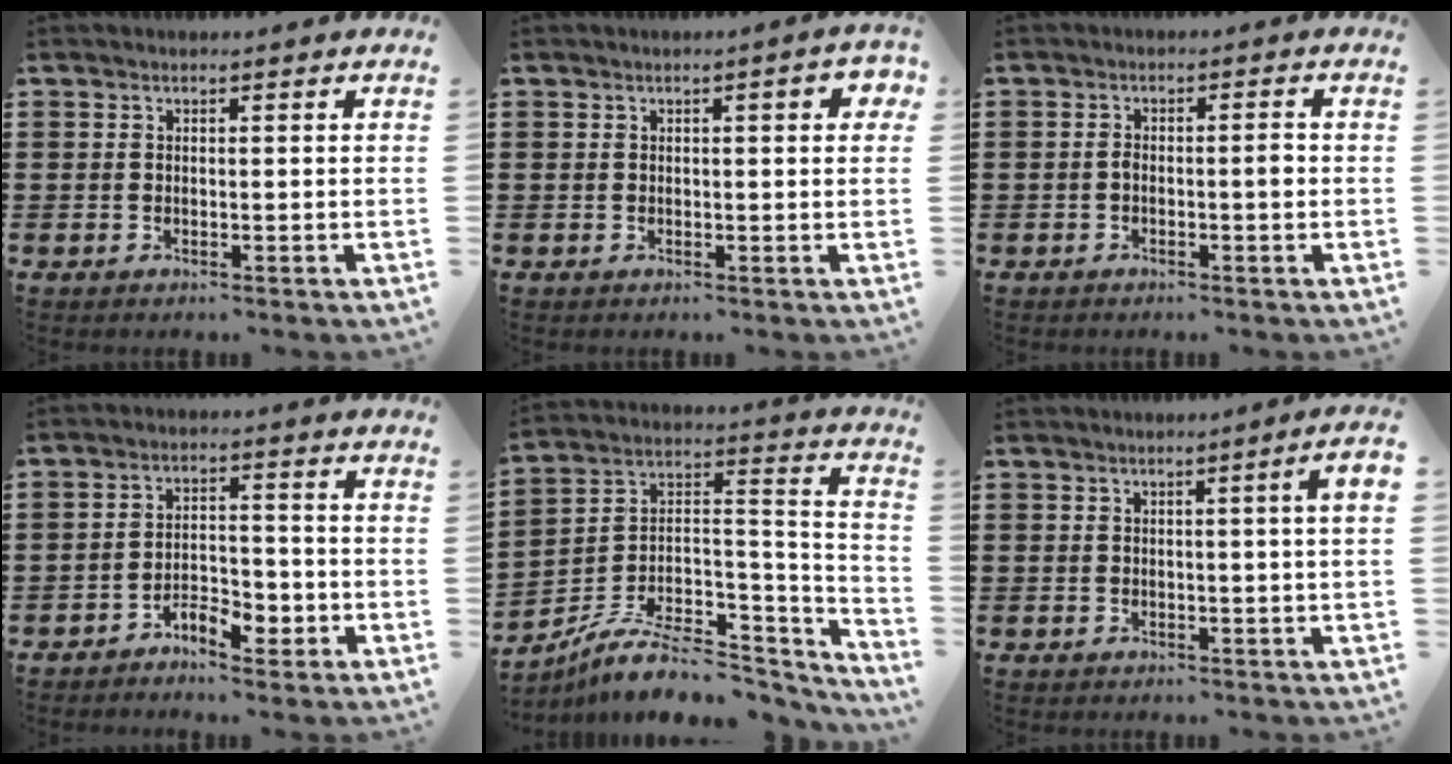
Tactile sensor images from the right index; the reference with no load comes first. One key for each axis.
{"total": 2.4, "fx": 0.5, "fy": 0.5, "fz": 2.3, "tx": -0.036, "ty": 0.002, "tz": 0.005}
{"total": 2.2, "fx": -0.5, "fy": 0.4, "fz": 2.1, "tx": -0.040, "ty": 0.001, "tz": -0.011}
{"total": 4.8, "fx": -3.3, "fy": 2.2, "fz": 2.6, "tx": -0.042, "ty": 0.013, "tz": -0.063}
{"total": 9.6, "fx": -6.7, "fy": 3.9, "fz": 5.6, "tx": -0.112, "ty": 0.012, "tz": -0.130}
{"total": 2.6, "fx": 0.5, "fy": -0.5, "fz": 2.5, "tx": -0.043, "ty": -0.006, "tz": 0.006}